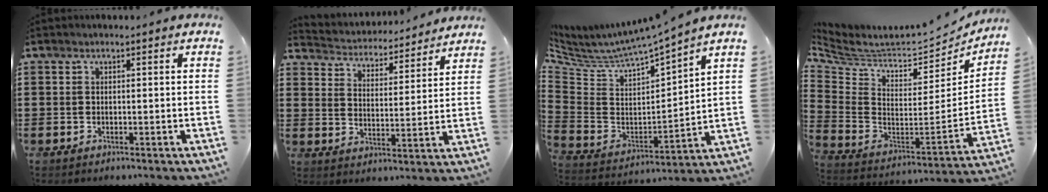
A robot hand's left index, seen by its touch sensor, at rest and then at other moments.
{"total": 3.5, "force": [3.5, 0.1, -0.3], "torque": [-0.019, -0.034, 0.053]}
{"total": 5.2, "force": [4.9, 0.4, 1.6], "torque": [-0.064, -0.051, 0.077]}
{"total": 4.8, "force": [4.6, 1.1, 1.2], "torque": [-0.055, -0.056, 0.074]}